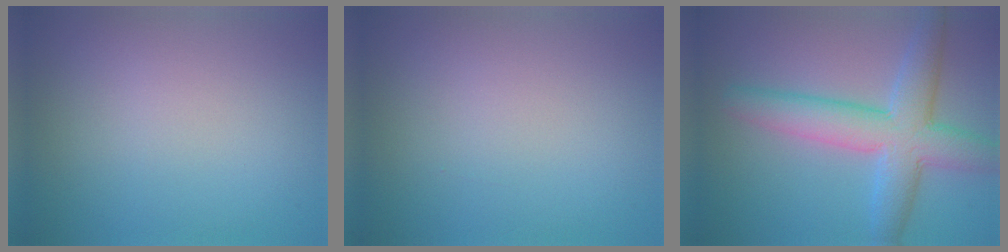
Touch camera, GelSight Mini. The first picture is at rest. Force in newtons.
{"total": 0.0}
{"total": 6.5, "press": 6.5, "slide": 0.2}